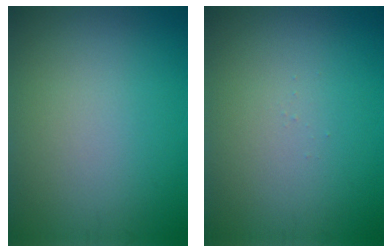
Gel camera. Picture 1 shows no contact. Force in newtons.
{"total": 0.0}